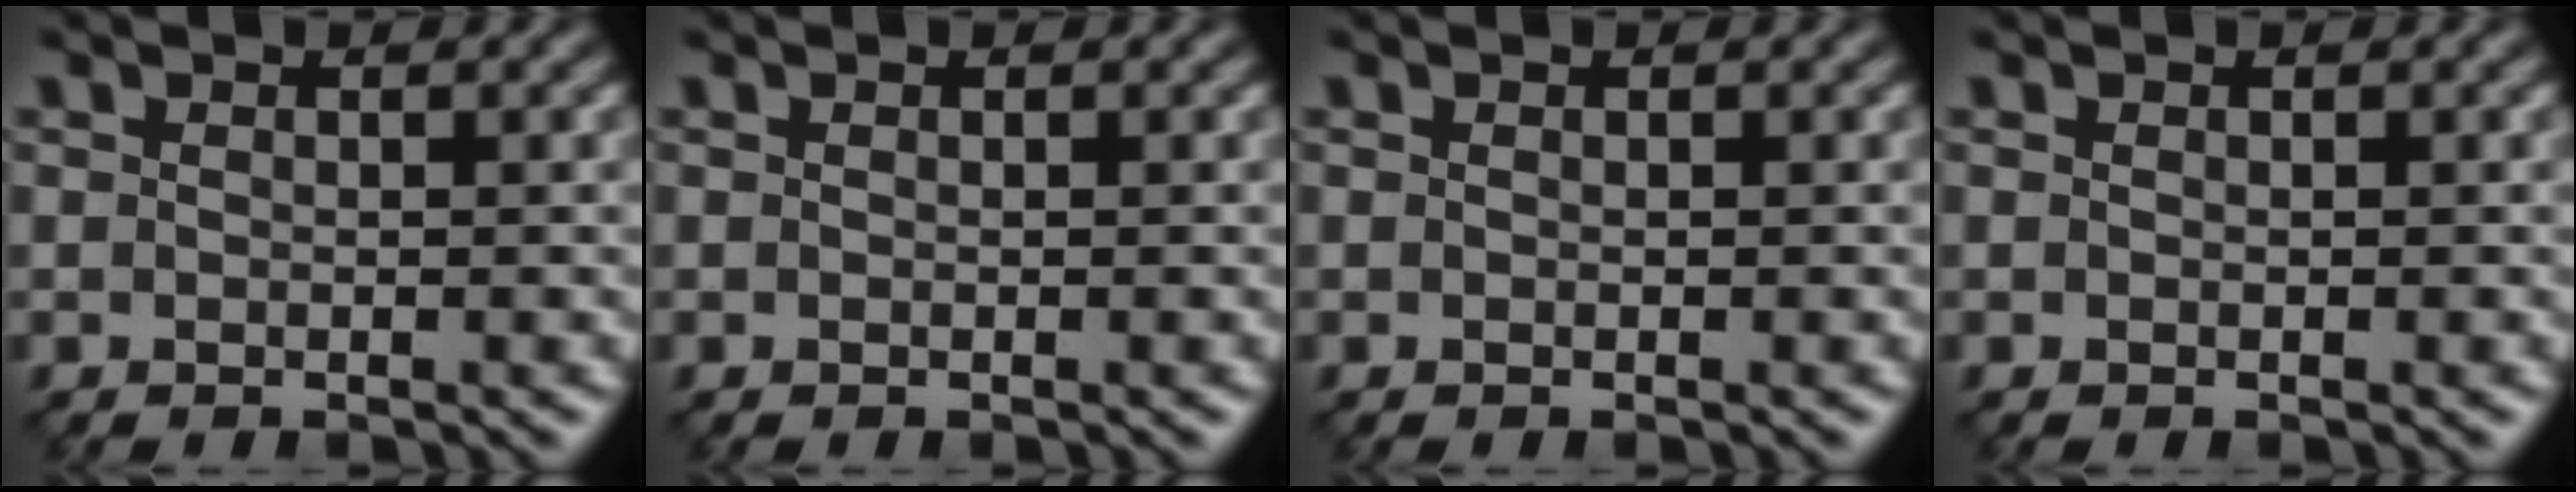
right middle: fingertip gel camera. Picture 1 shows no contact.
{"total": 0.0}
{"total": 0.0}
{"total": 0.0}